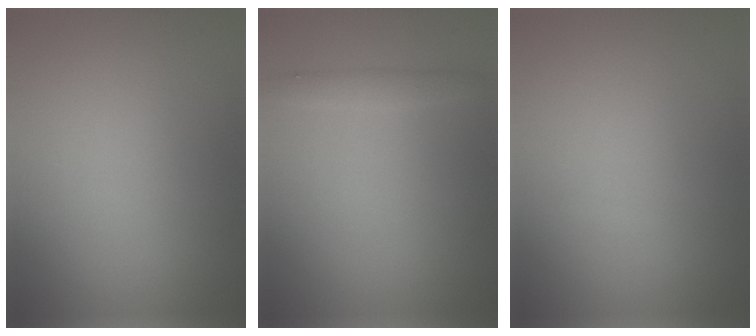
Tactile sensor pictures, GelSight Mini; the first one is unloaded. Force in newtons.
{"total": 1.3, "press": 1.3, "slide": 0.2}
{"total": 0.0}